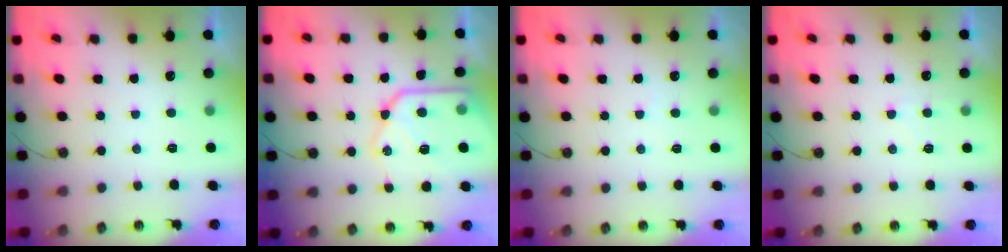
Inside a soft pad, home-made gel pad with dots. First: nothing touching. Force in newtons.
{"total": 19.1, "press": 19.1, "slide": 1.6}
{"total": 3.4, "press": 3.3, "slide": 0.5}
{"total": 5.2, "press": 5.1, "slide": 0.7}